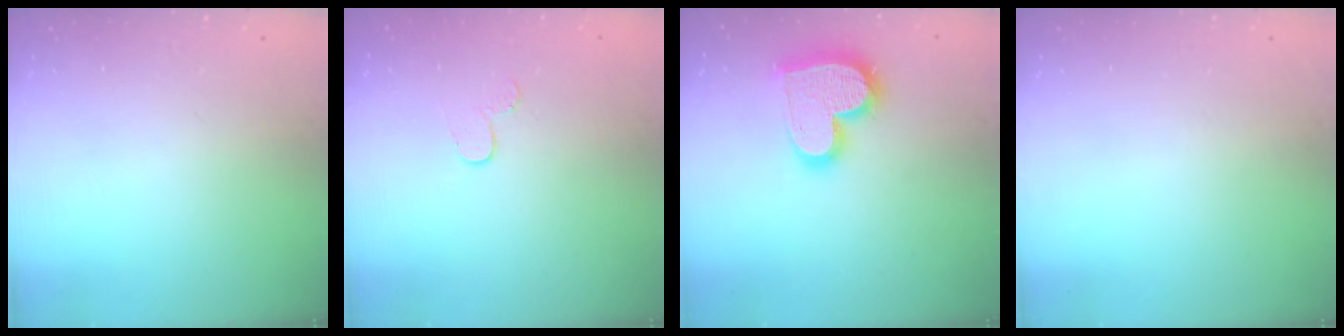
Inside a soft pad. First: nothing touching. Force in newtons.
{"total": 5.7, "press": 5.7, "slide": 0.5}
{"total": 17.5, "press": 17.4, "slide": 1.6}
{"total": 0.0}